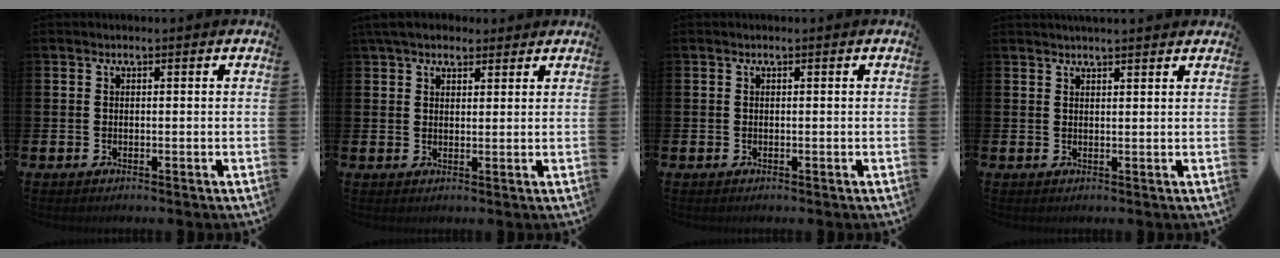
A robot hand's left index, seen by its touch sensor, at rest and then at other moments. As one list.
[{"total": 4.6, "force": [3.9, 1.9, 1.4], "torque": [-0.028, -0.009, 0.071]}, {"total": 0.0}, {"total": 2.0, "force": [2.0, -0.1, 0.2], "torque": [0.003, -0.009, 0.035]}]